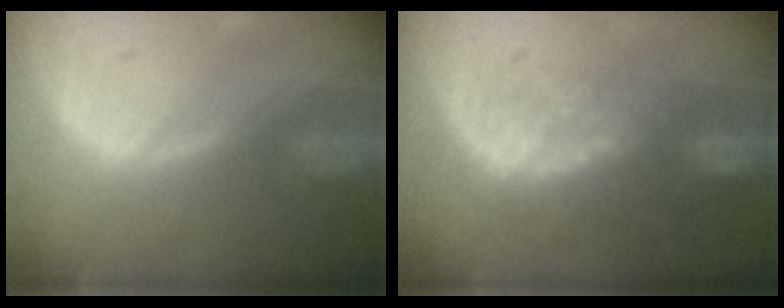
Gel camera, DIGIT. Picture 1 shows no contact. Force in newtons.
{"total": 9.6, "press": 8.4, "slide": 4.6}